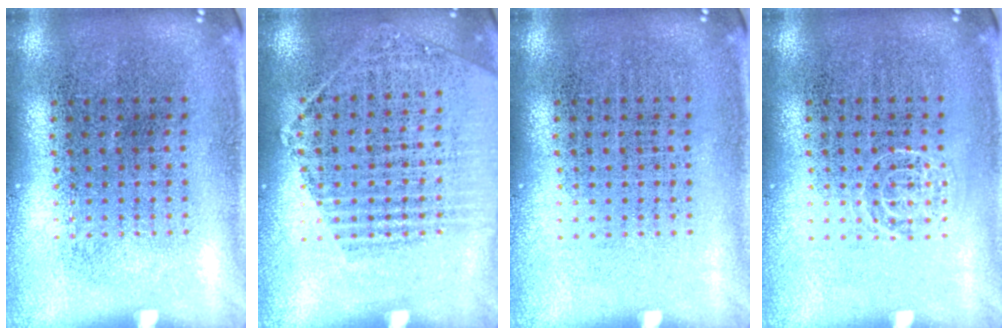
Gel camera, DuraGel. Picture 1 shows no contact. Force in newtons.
{"total": 1.4, "press": 1.4, "slide": 0.4}
{"total": 0.0}
{"total": 0.9, "press": 0.9, "slide": 0.2}